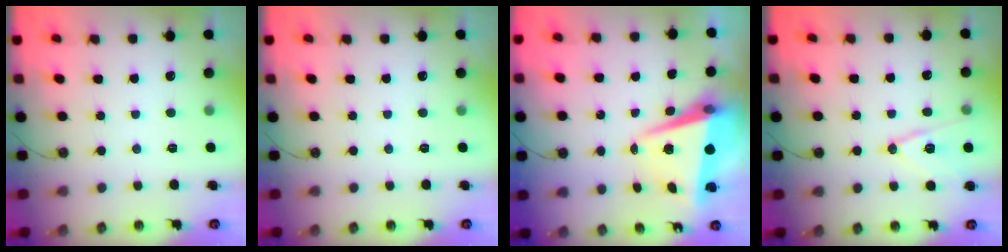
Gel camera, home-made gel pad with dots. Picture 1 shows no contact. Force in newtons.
{"total": 0.0}
{"total": 8.2, "press": 7.9, "slide": 2.1}
{"total": 12.7, "press": 12.3, "slide": 3.2}